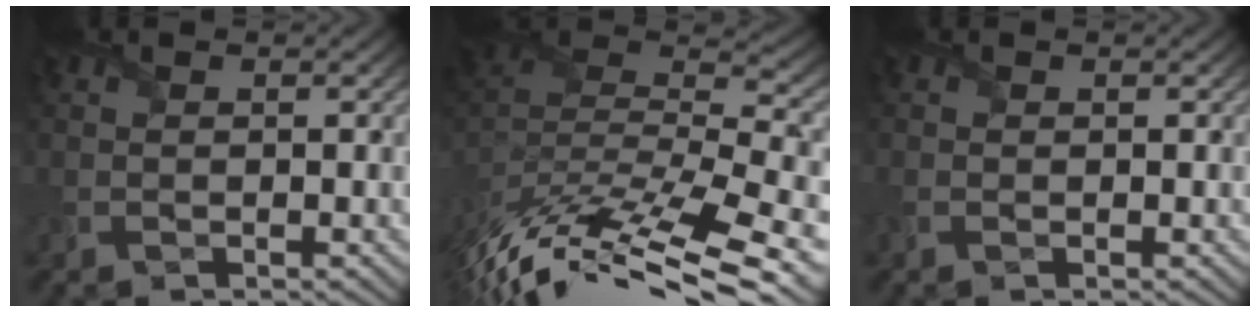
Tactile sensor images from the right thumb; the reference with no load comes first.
{"total": 13.1, "force": [-7.4, 3.9, 10.1], "torque": [-0.173, 0.027, -0.098]}
{"total": 1.1, "force": [-0.2, 0.8, 0.6], "torque": [-0.016, -0.001, -0.003]}